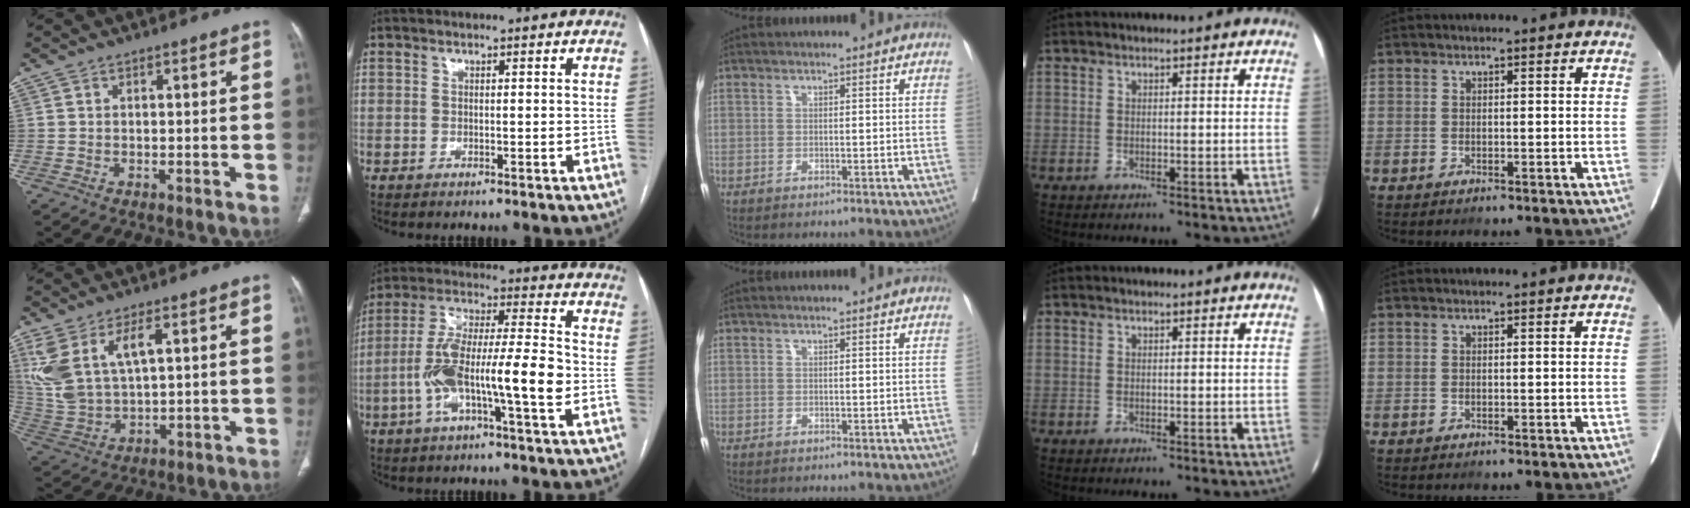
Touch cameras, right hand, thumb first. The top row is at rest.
{"thumb": {"total": 12.6, "force": [4.7, 6.0, 10.1], "torque": [-0.226, -0.014, 0.111]}, "index": {"total": 14.6, "force": [-3.6, 1.9, 14.1], "torque": [-0.265, 0.014, -0.067]}}